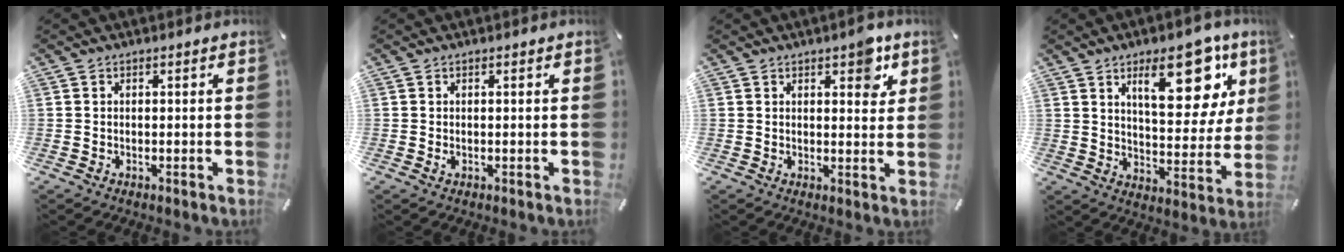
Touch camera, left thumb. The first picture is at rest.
{"total": 0.9, "force": [0.0, 0.3, 0.8], "torque": [-0.023, -0.003, -0.003]}
{"total": 6.2, "force": [3.7, 3.1, 3.9], "torque": [-0.030, -0.018, 0.055]}
{"total": 18.5, "force": [9.9, 8.4, 13.2], "torque": [-0.173, -0.049, 0.157]}